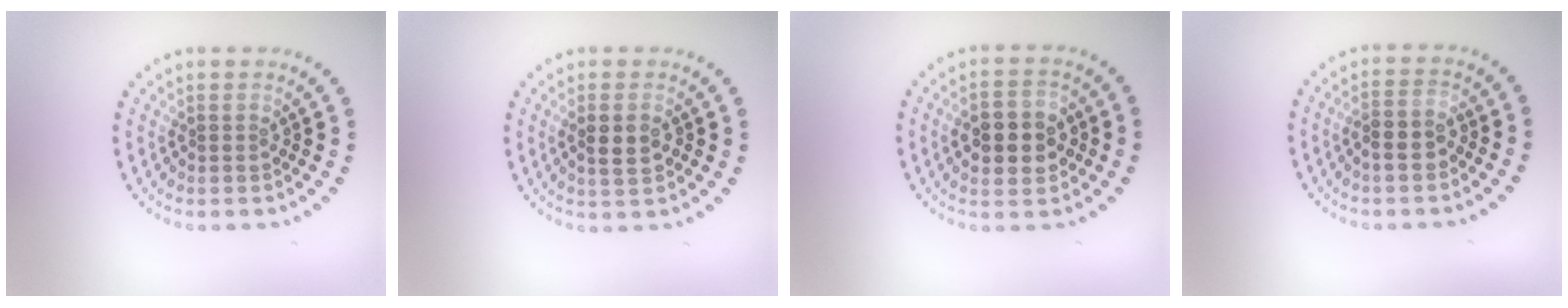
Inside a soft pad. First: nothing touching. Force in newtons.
{"total": 2.4, "press": 2.4, "slide": 0.3}
{"total": 5.0, "press": 5.0, "slide": 0.3}
{"total": 2.1, "press": 2.0, "slide": 0.7}